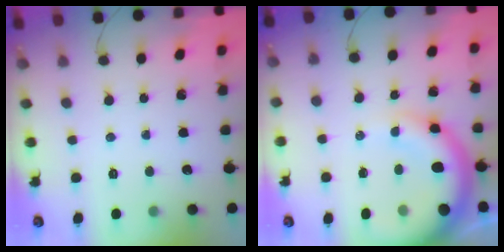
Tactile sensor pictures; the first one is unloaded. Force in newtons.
{"total": 12.8, "press": 12.5, "slide": 2.7}